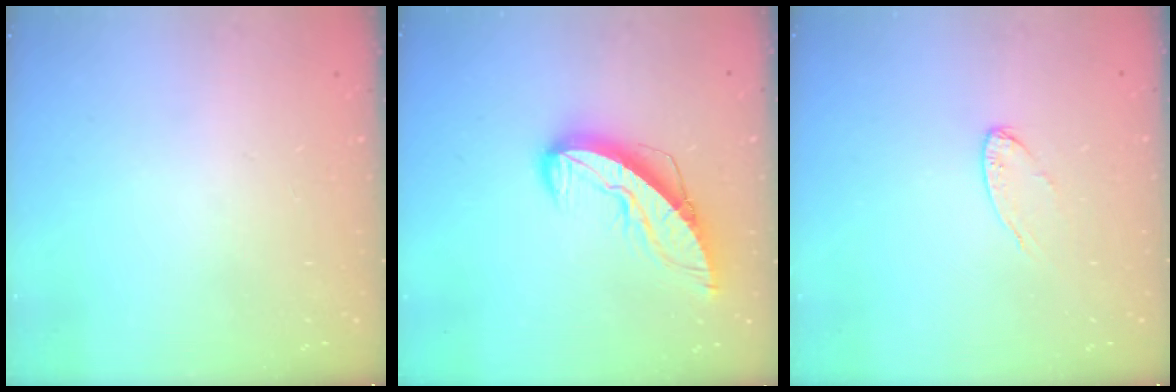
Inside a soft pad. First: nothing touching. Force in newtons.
{"total": 10.9, "press": 10.8, "slide": 0.9}
{"total": 7.1, "press": 7.1, "slide": 0.5}